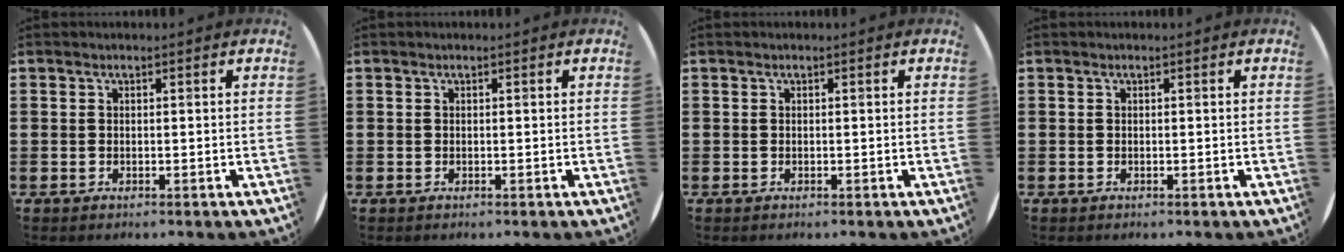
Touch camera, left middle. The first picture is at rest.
{"total": 0.0}
{"total": 0.0}
{"total": 0.0}